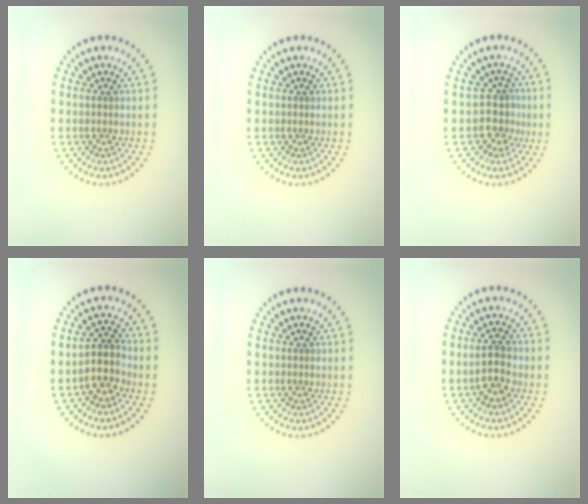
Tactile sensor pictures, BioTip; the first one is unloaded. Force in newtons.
{"total": 0.0}
{"total": 2.7, "press": 2.1, "slide": 1.7}
{"total": 2.9, "press": 2.6, "slide": 1.3}
{"total": 0.0}
{"total": 2.7, "press": 2.7, "slide": 0.5}